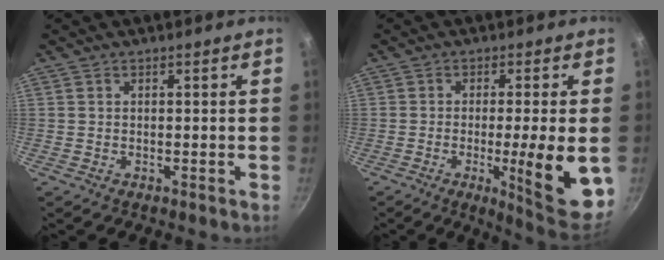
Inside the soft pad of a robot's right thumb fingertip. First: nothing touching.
{"total": 13.3, "force": [-2.3, 1.8, 13.0], "torque": [-0.178, -0.006, -0.027]}